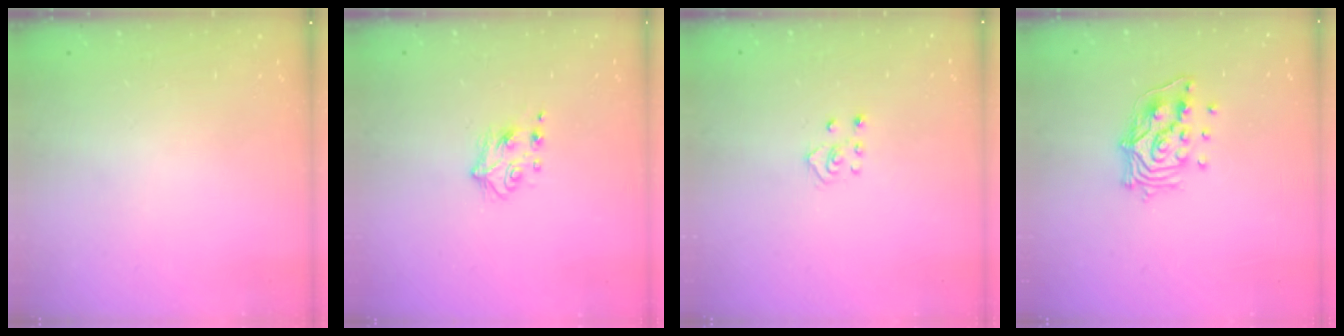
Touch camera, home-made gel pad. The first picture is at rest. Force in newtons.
{"total": 5.0, "press": 4.9, "slide": 0.8}
{"total": 3.0, "press": 3.0, "slide": 0.3}
{"total": 12.9, "press": 12.9, "slide": 1.4}